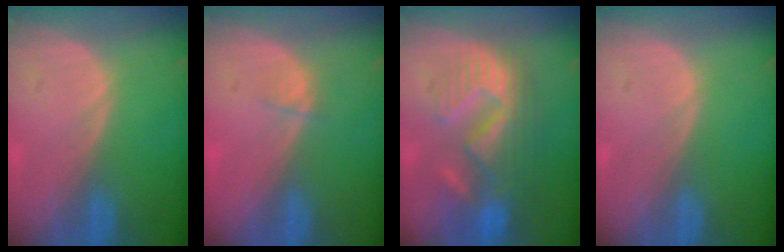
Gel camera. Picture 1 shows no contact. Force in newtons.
{"total": 1.1, "press": 1.0, "slide": 0.4}
{"total": 10.6, "press": 10.0, "slide": 3.7}
{"total": 0.0}